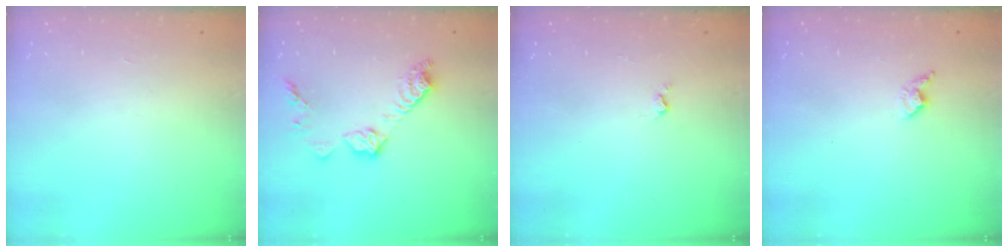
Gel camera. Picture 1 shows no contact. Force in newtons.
{"total": 11.4, "press": 11.4, "slide": 0.5}
{"total": 2.9, "press": 2.9, "slide": 0.5}
{"total": 4.0, "press": 3.9, "slide": 0.8}